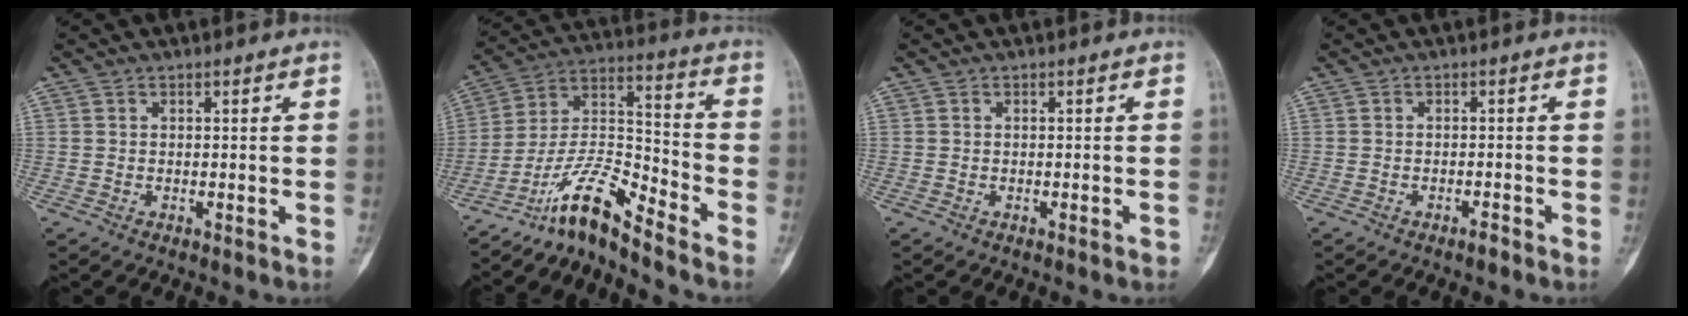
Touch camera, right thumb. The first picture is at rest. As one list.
[{"total": 10.9, "force": [-9.6, 0.9, 5.2], "torque": [-0.108, 0.097, -0.186]}, {"total": 0.7, "force": [-0.5, 0.2, 0.5], "torque": [-0.005, 0.002, -0.004]}, {"total": 1.1, "force": [-0.9, 0.3, 0.6], "torque": [-0.008, 0.007, -0.016]}]